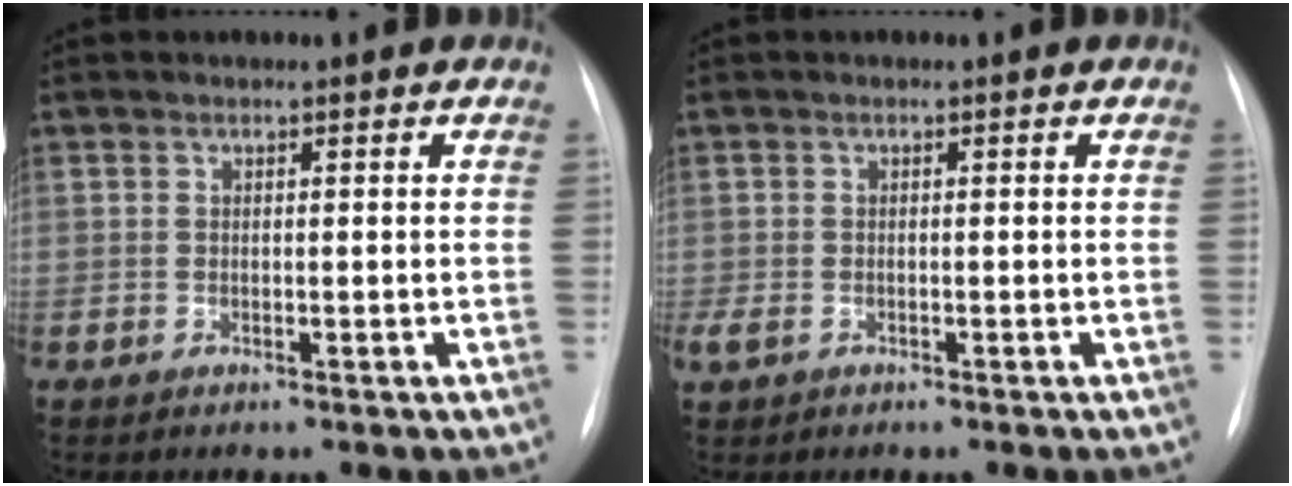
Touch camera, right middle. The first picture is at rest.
{"total": 2.1, "force": [-0.8, 1.4, 1.3], "torque": [-0.033, -0.002, -0.008]}